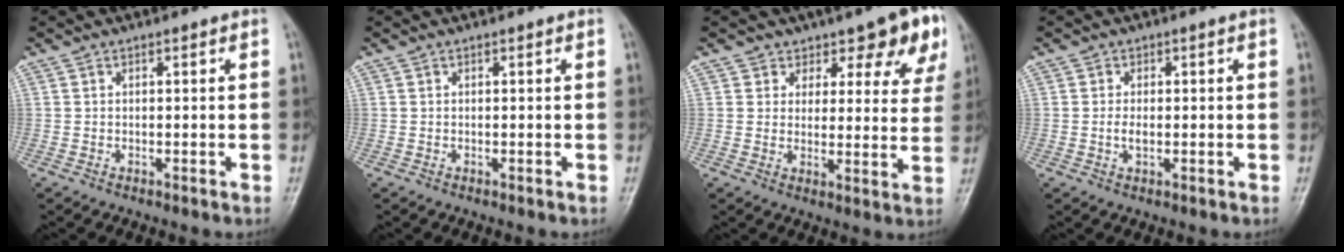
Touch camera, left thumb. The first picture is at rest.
{"total": 0.0}
{"total": 9.8, "force": [6.6, 6.0, 4.0], "torque": [0.003, -0.035, 0.071]}
{"total": 2.1, "force": [-0.2, 1.3, 1.6], "torque": [-0.028, 0.009, -0.004]}